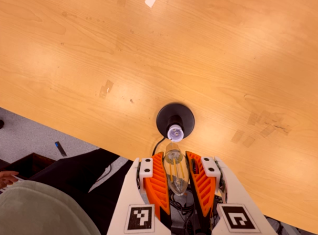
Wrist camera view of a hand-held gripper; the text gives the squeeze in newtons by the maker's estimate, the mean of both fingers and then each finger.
{"total": 20.1, "left": 22.1, "right": 18.1}